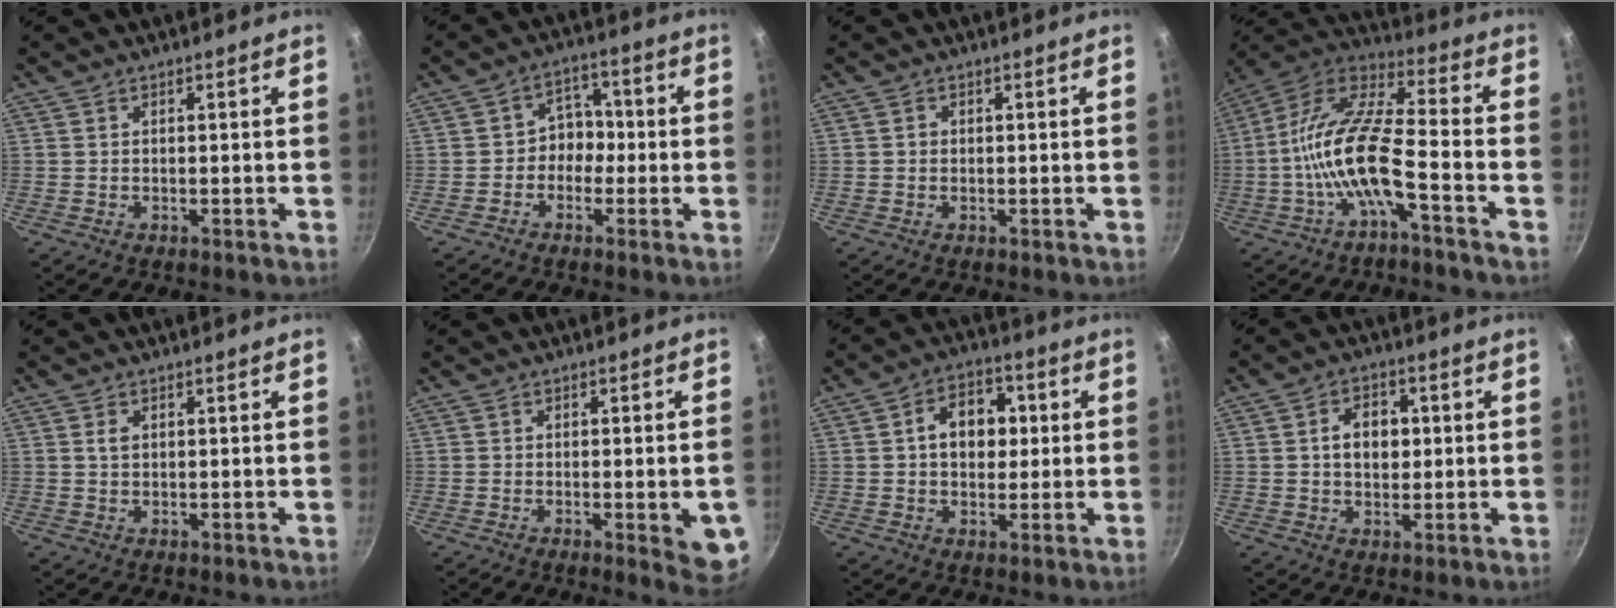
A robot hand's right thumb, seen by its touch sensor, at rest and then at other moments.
{"total": 5.3, "force": [-1.3, 4.5, 2.5], "torque": [0.013, 0.025, -0.032]}
{"total": 0.7, "force": [0.0, 0.7, 0.2], "torque": [0.001, 0.003, -0.002]}
{"total": 14.9, "force": [-4.9, 4.3, 13.4], "torque": [-0.261, 0.050, -0.107]}
{"total": 1.5, "force": [0.4, 1.1, 1.0], "torque": [-0.015, 0.001, 0.007]}
{"total": 7.5, "force": [-1.9, 2.0, 6.9], "torque": [-0.066, -0.001, -0.021]}
{"total": 9.4, "force": [1.3, 6.9, 6.3], "torque": [-0.055, 0.012, 0.010]}
{"total": 6.6, "force": [0.7, 4.9, 4.3], "torque": [-0.042, 0.007, 0.007]}